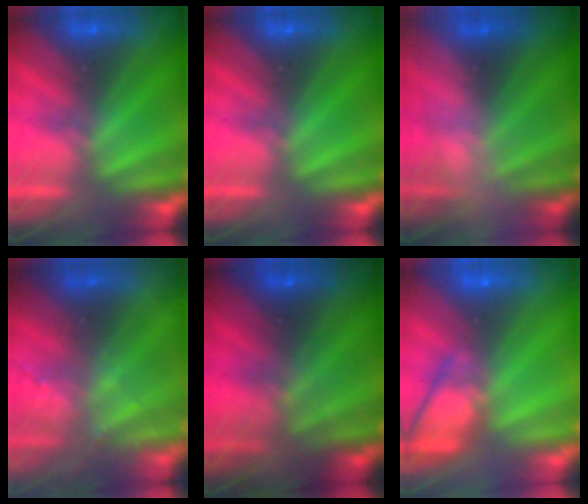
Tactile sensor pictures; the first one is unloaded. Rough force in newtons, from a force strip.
{"total": 0.0}
{"total": 2.6}
{"total": 2.4}
{"total": 7.3}
{"total": 5.6}